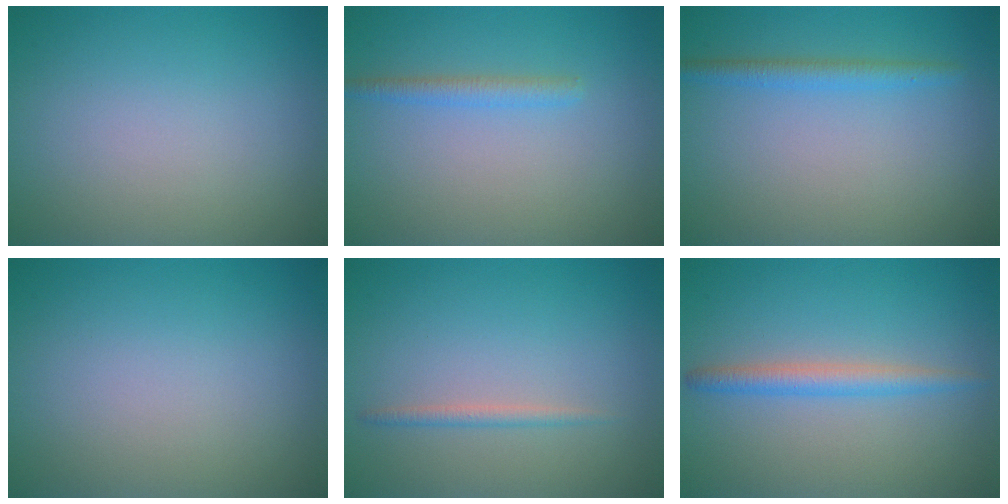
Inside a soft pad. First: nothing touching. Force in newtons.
{"total": 1.6, "press": 1.6, "slide": 0.0}
{"total": 1.8, "press": 1.8, "slide": 0.0}
{"total": 0.0}
{"total": 1.1, "press": 1.1, "slide": 0.0}
{"total": 2.3, "press": 2.3, "slide": 0.0}